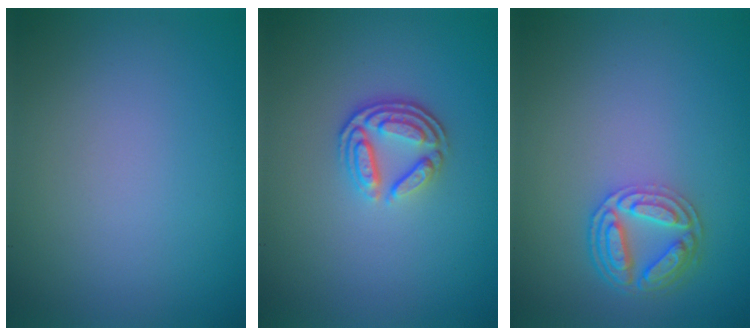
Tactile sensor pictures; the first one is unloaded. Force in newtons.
{"total": 3.7, "press": 2.8, "slide": 2.5}
{"total": 4.3, "press": 3.5, "slide": 2.5}